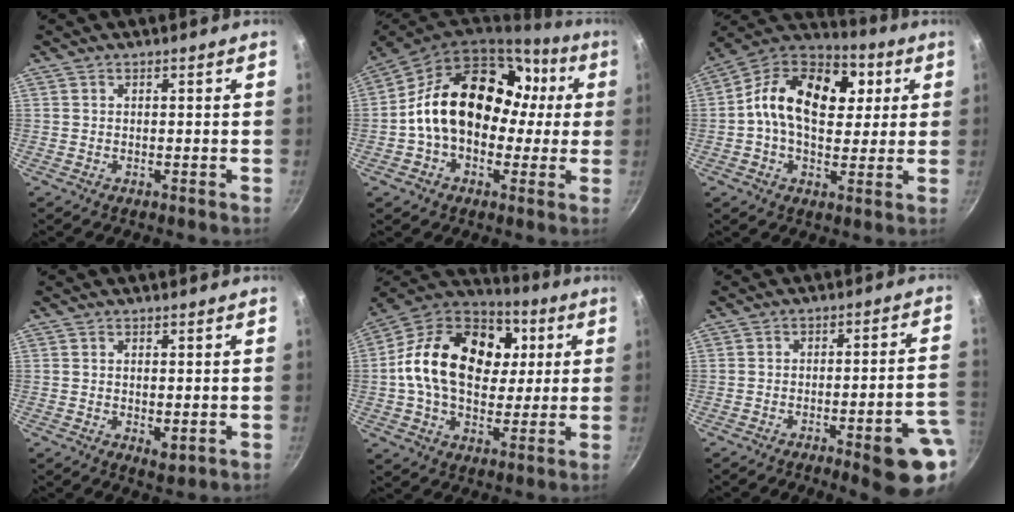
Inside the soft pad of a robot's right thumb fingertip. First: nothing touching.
{"total": 21.9, "force": [1.5, 15.7, 15.2], "torque": [-0.219, 0.053, 0.024]}
{"total": 19.5, "force": [3.5, 12.9, 14.1], "torque": [-0.206, 0.015, 0.033]}
{"total": 2.4, "force": [0.0, 1.2, 2.1], "torque": [-0.033, -0.010, 0.002]}
{"total": 24.2, "force": [4.0, 16.9, 16.8], "torque": [-0.269, 0.016, 0.054]}
{"total": 13.0, "force": [-5.8, 2.6, 11.4], "torque": [-0.114, 0.042, -0.069]}